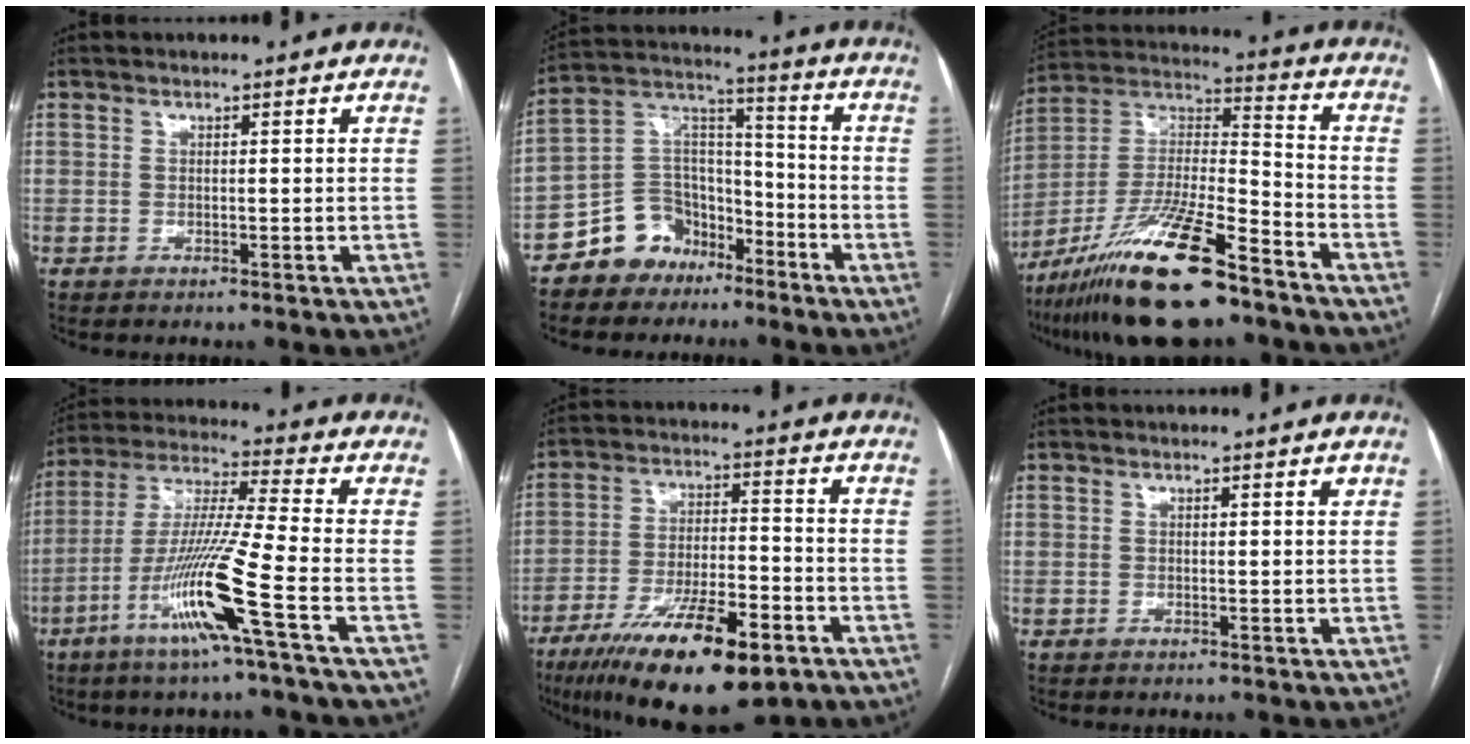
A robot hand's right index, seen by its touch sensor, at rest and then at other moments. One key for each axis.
{"total": 10.8, "fx": -7.3, "fy": 7.6, "fz": 2.2, "tx": -0.041, "ty": 0.056, "tz": -0.130}
{"total": 20.4, "fx": -14.0, "fy": 3.2, "fz": 14.4, "tx": -0.293, "ty": -0.024, "tz": -0.253}
{"total": 14.1, "fx": -6.1, "fy": -1.8, "fz": 12.6, "tx": -0.252, "ty": -0.017, "tz": -0.122}
{"total": 17.4, "fx": -10.6, "fy": 4.3, "fz": 13.2, "tx": -0.222, "ty": -0.023, "tz": -0.176}
{"total": 0.7, "fx": 0.4, "fy": 0.1, "fz": 0.6, "tx": -0.008, "ty": 0.001, "tz": 0.002}